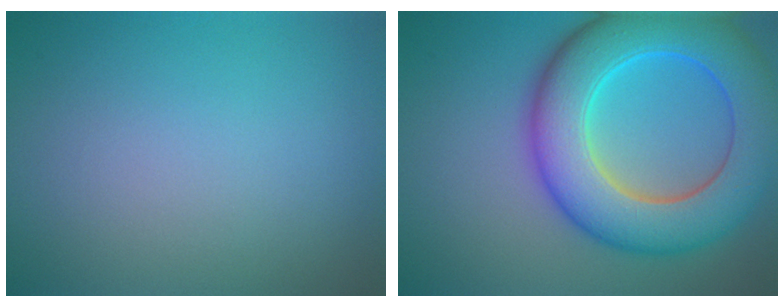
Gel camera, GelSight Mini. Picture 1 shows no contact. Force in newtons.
{"total": 10.8, "press": 10.8, "slide": 0.3}